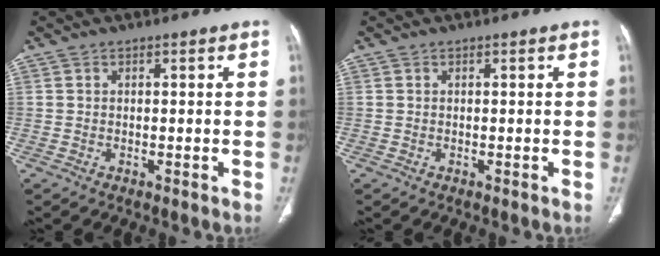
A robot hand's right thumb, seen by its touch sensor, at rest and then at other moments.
{"total": 0.0}